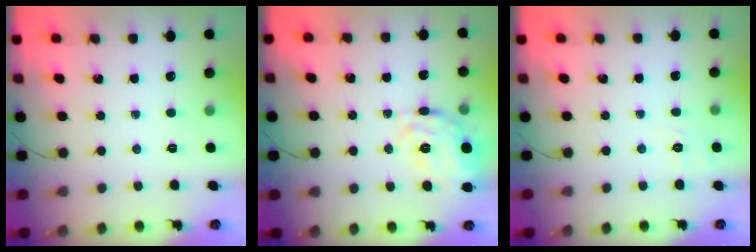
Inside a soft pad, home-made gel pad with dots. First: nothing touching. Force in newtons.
{"total": 13.5, "press": 13.5, "slide": 1.3}
{"total": 1.8, "press": 0.1, "slide": 1.8}